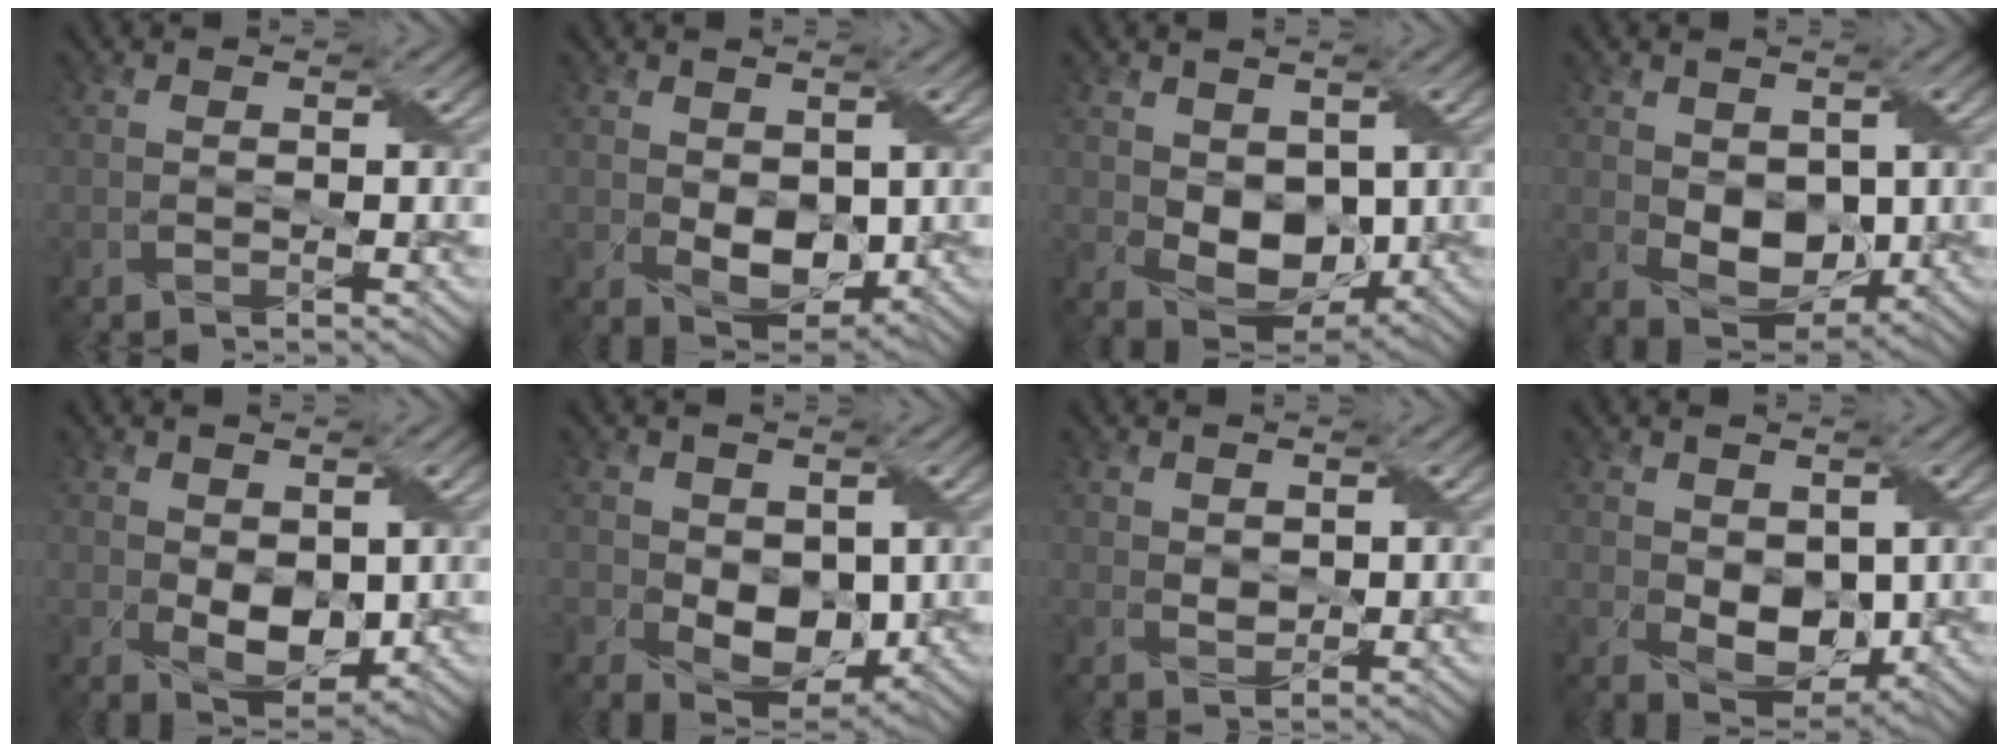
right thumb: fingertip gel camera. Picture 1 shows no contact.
{"total": 5.3, "force": [0.1, 3.7, 3.8], "torque": [-0.075, -0.017, 0.009]}
{"total": 7.0, "force": [0.5, 5.1, 4.8], "torque": [-0.097, -0.016, 0.014]}
{"total": 6.3, "force": [0.3, 4.5, 4.3], "torque": [-0.086, -0.014, 0.010]}
{"total": 5.4, "force": [0.3, 3.6, 4.0], "torque": [-0.081, -0.015, 0.011]}
{"total": 6.5, "force": [-0.1, 5.0, 4.1], "torque": [-0.081, -0.021, 0.003]}
{"total": 1.6, "force": [1.0, 1.0, 0.7], "torque": [-0.018, -0.003, 0.022]}
{"total": 5.8, "force": [0.3, 4.0, 4.1], "torque": [-0.083, -0.016, 0.011]}